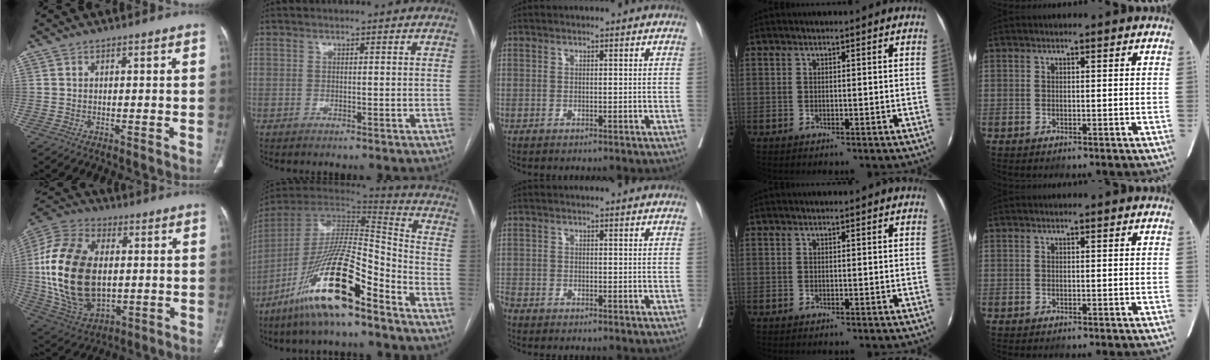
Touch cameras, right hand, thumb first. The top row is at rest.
{"thumb": {"total": 24.7, "force": [0.7, 15.5, 19.2], "torque": [-0.382, -0.004, 0.026]}, "index": {"total": 20.1, "force": [-12.7, 2.8, 15.3], "torque": [-0.307, -0.027, -0.236]}, "middle": {"total": 2.5, "force": [-2.3, 0.6, 0.6], "torque": [-0.011, -0.005, -0.048]}}